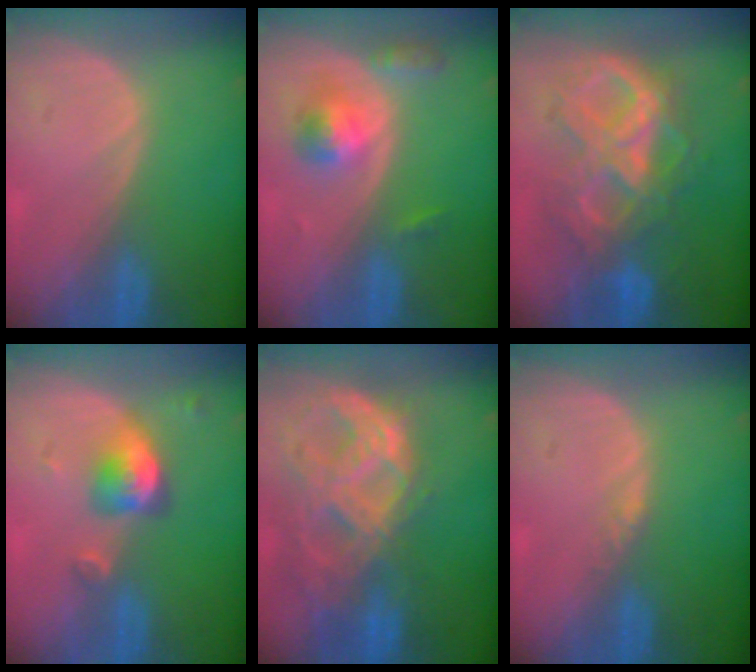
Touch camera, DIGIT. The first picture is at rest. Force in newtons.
{"total": 5.1, "press": 4.8, "slide": 1.9}
{"total": 10.6, "press": 10.6, "slide": 1.0}
{"total": 5.0, "press": 4.7, "slide": 1.6}
{"total": 11.3, "press": 9.6, "slide": 6.1}
{"total": 1.0, "press": 0.8, "slide": 0.6}